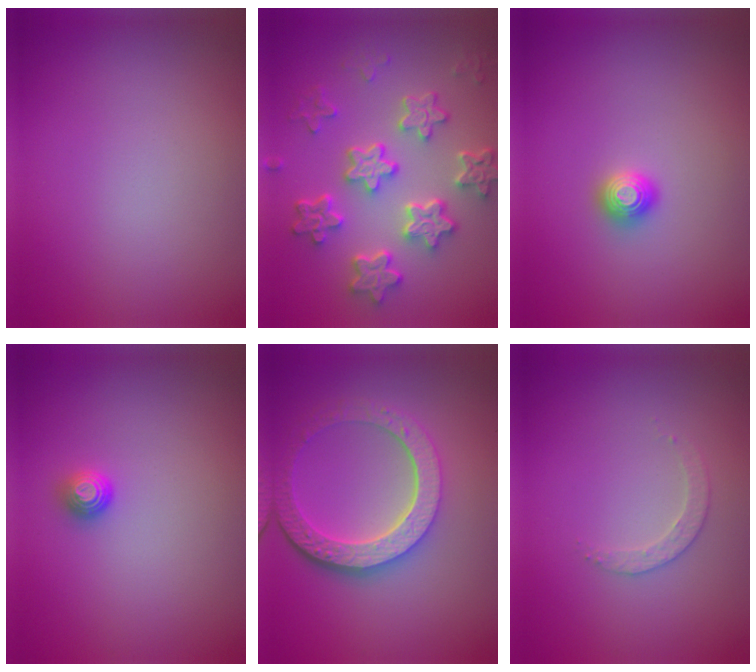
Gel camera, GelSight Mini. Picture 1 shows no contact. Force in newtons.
{"total": 6.4, "press": 4.9, "slide": 4.2}
{"total": 1.2, "press": 1.2, "slide": 0.2}
{"total": 1.3, "press": 1.1, "slide": 0.7}
{"total": 6.0, "press": 4.5, "slide": 3.9}
{"total": 1.6, "press": 1.5, "slide": 0.3}